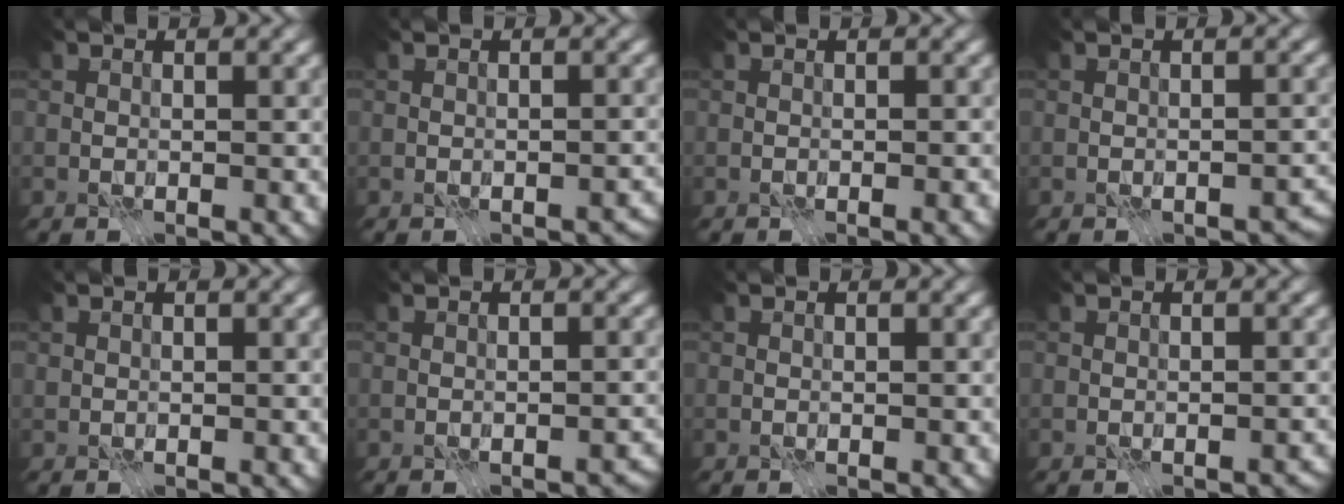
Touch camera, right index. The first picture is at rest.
{"total": 1.2, "force": [-0.7, 0.7, 0.6], "torque": [-0.002, -0.008, -0.004]}
{"total": 0.7, "force": [-0.4, 0.1, 0.6], "torque": [-0.011, 0.000, -0.004]}
{"total": 2.3, "force": [-1.3, 1.3, 1.4], "torque": [-0.011, -0.009, -0.016]}
{"total": 0.0}
{"total": 1.2, "force": [-0.8, 0.7, 0.6], "torque": [-0.003, -0.007, -0.007]}
{"total": 0.0}
{"total": 0.8, "force": [-0.5, 0.4, 0.3], "torque": [-0.002, -0.007, -0.002]}